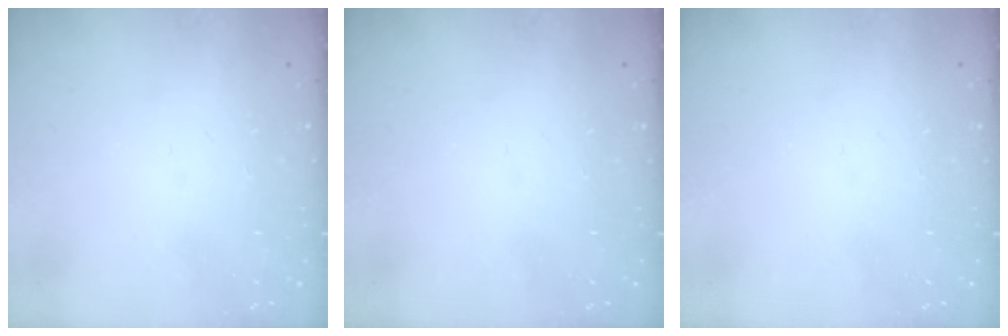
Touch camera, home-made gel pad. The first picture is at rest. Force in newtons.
{"total": 0.0}
{"total": 0.0}